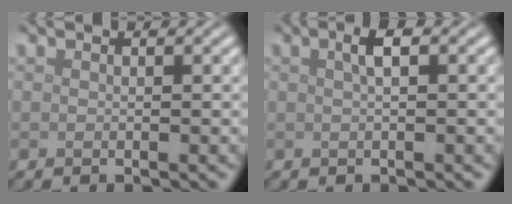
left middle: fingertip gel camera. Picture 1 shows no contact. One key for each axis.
{"total": 1.9, "fx": 0.6, "fy": 0.4, "fz": 1.7, "tx": -0.027, "ty": 0.010, "tz": 0.009}